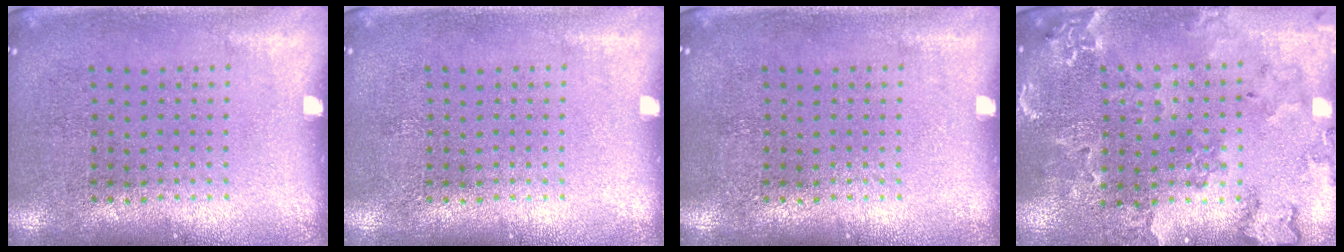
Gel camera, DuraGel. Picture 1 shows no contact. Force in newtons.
{"total": 0.0}
{"total": 0.0}
{"total": 1.1, "press": 1.1, "slide": 0.2}